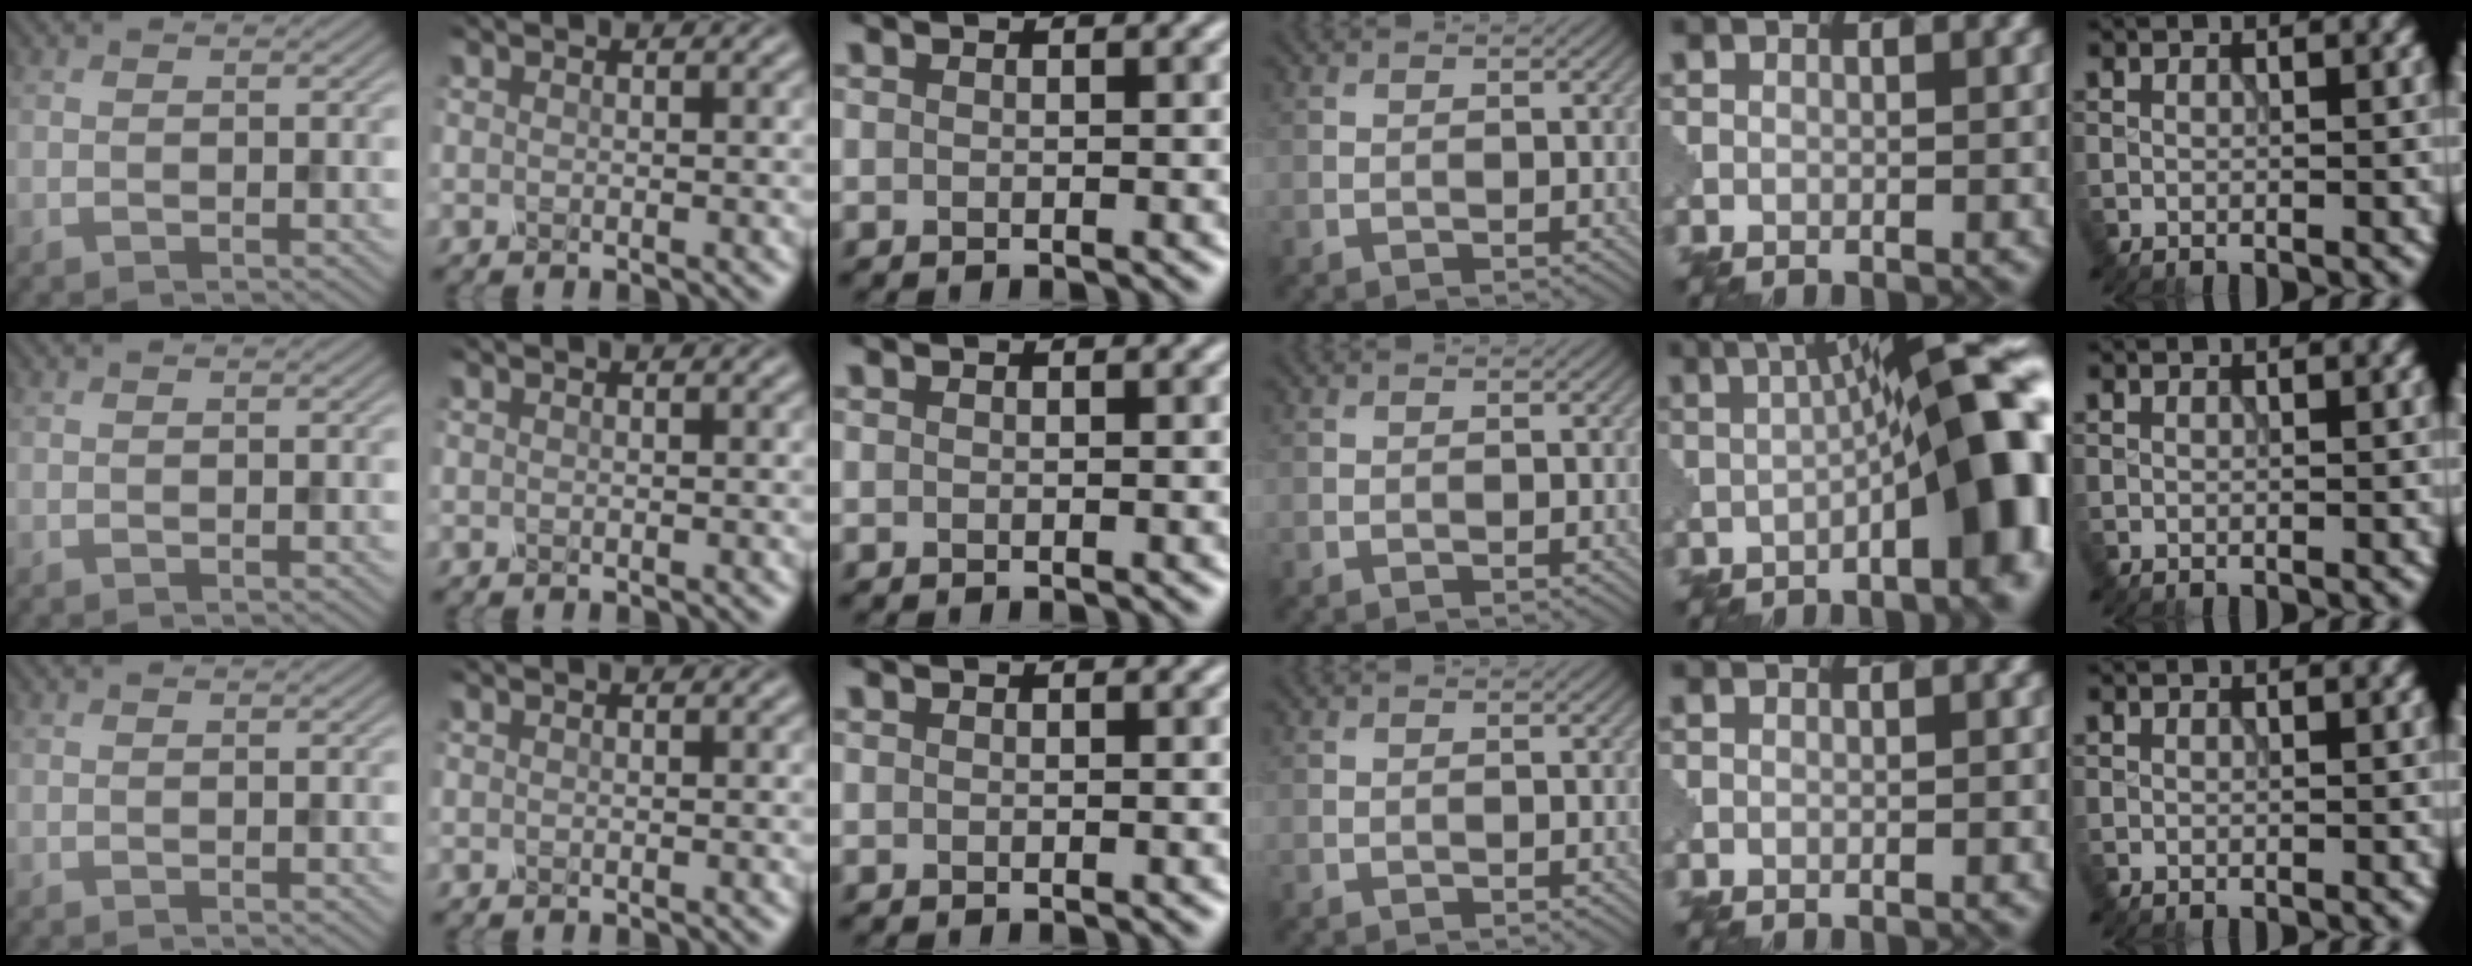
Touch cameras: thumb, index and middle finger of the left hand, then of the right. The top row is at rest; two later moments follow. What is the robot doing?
{"motion": "dispense", "object": "spray bottle"}